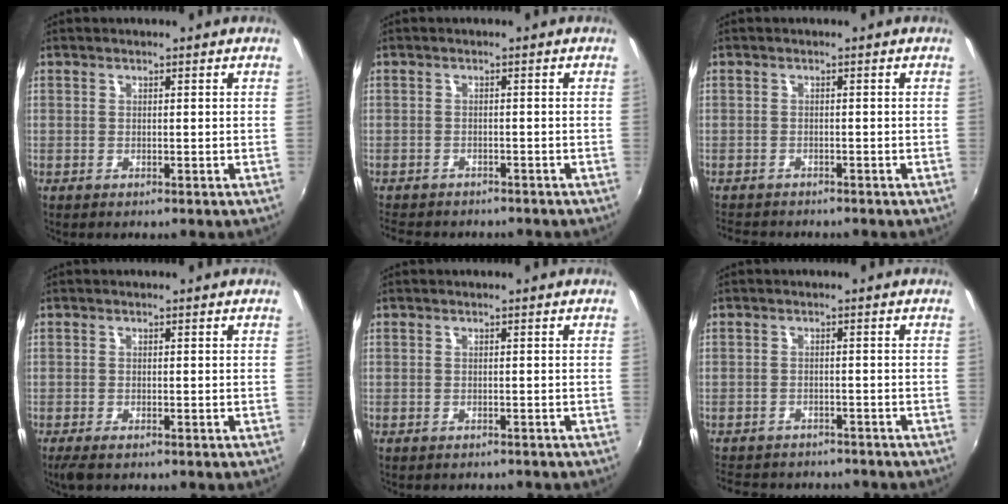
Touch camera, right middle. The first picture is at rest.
{"total": 5.9, "force": [-5.2, 2.4, 1.7], "torque": [-0.050, -0.013, -0.082]}
{"total": 4.1, "force": [-3.7, 1.6, 0.8], "torque": [-0.031, -0.011, -0.067]}
{"total": 2.8, "force": [-2.0, 0.7, 1.8], "torque": [-0.038, -0.014, -0.034]}
{"total": 1.5, "force": [-1.4, 0.5, 0.3], "torque": [-0.012, -0.008, -0.018]}
{"total": 10.1, "force": [-8.7, 4.0, 3.2], "torque": [-0.083, -0.010, -0.129]}